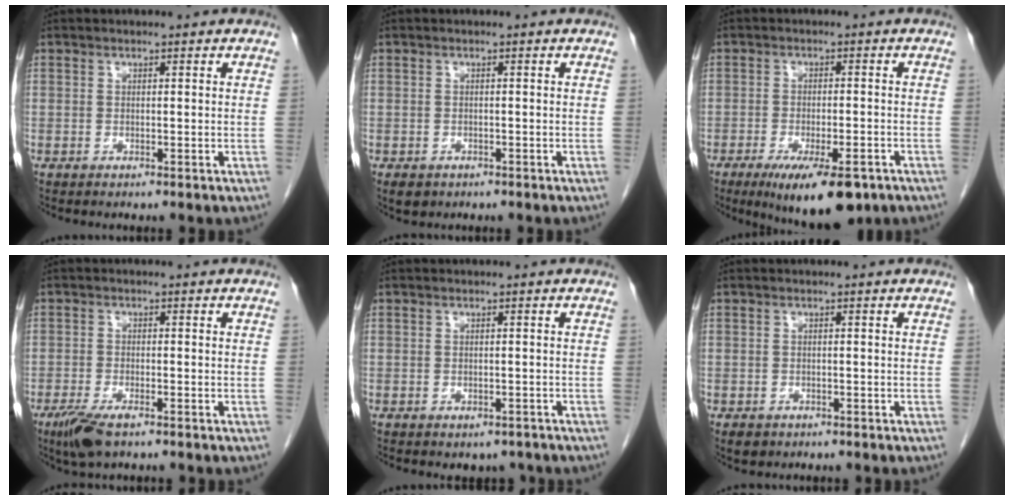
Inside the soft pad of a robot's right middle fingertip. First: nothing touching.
{"total": 2.3, "force": [-1.4, 1.6, 0.8], "torque": [-0.010, 0.000, -0.015]}
{"total": 11.1, "force": [-7.2, 3.1, 7.9], "torque": [-0.116, -0.015, -0.107]}
{"total": 5.1, "force": [-3.4, 1.3, 3.6], "torque": [-0.075, -0.011, -0.058]}
{"total": 2.5, "force": [-1.9, 1.4, 0.6], "torque": [-0.001, 0.003, -0.022]}
{"total": 1.8, "force": [-1.1, 1.3, 0.5], "torque": [-0.009, 0.001, -0.010]}